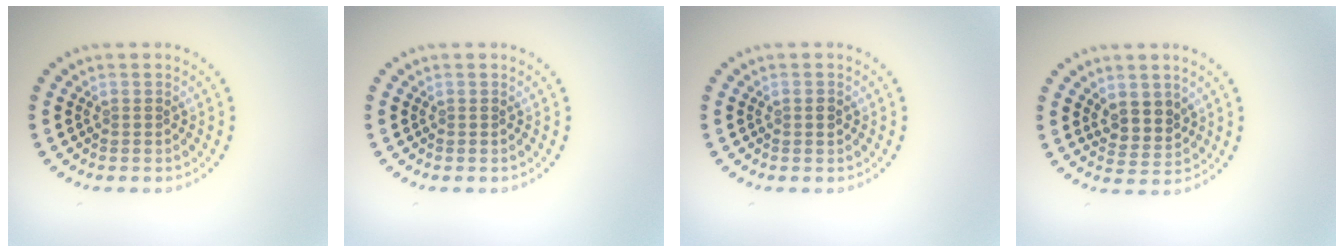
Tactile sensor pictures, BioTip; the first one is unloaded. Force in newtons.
{"total": 0.0}
{"total": 1.1, "press": 1.1, "slide": 0.1}
{"total": 2.6, "press": 2.3, "slide": 1.2}